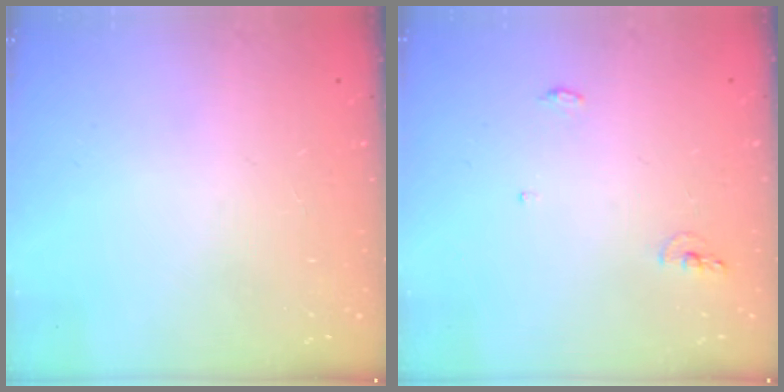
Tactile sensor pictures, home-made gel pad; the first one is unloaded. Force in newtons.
{"total": 5.0, "press": 4.8, "slide": 1.5}